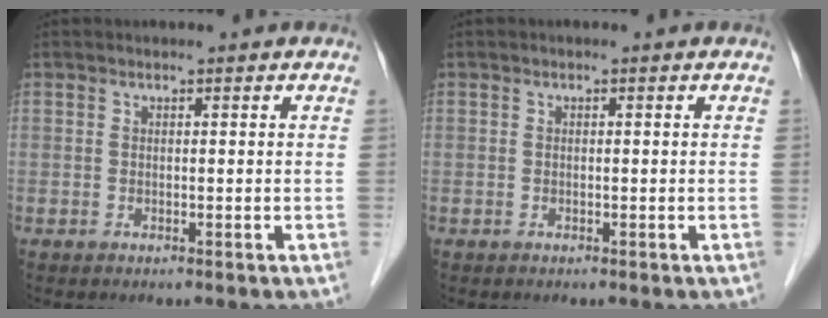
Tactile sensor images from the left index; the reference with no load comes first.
{"total": 0.0}